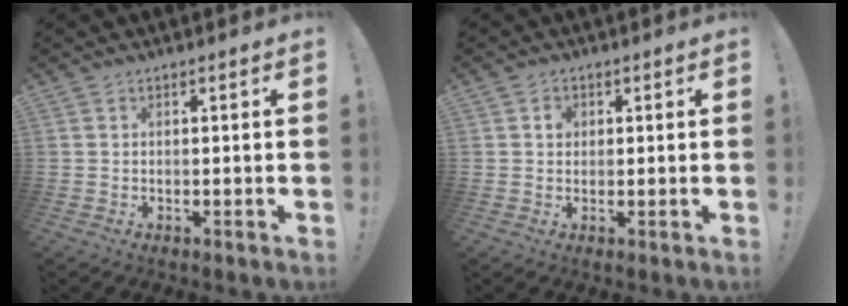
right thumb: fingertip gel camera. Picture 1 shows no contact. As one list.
[{"total": 1.9, "force": [0.4, 1.7, 0.7], "torque": [0.002, -0.002, 0.002]}]